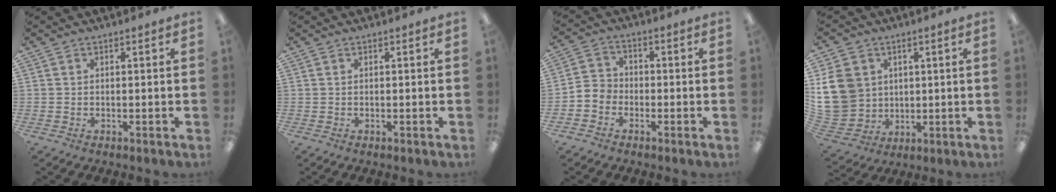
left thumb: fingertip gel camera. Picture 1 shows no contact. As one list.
[{"total": 0.0}, {"total": 4.4, "force": [-2.5, 3.4, 1.2], "torque": [-0.019, 0.019, -0.044]}, {"total": 13.5, "force": [2.6, 12.1, 5.5], "torque": [-0.141, -0.002, 0.056]}]